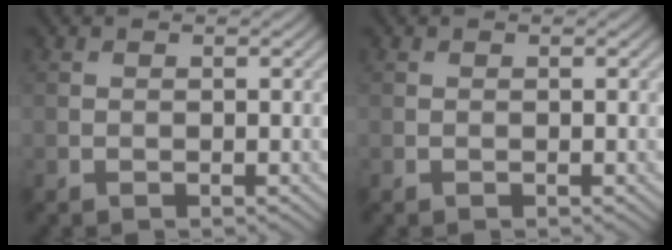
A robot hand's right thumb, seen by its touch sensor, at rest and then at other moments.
{"total": 0.0}